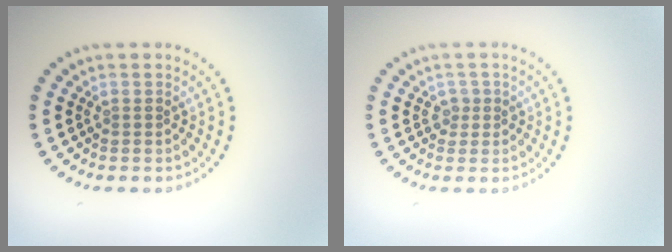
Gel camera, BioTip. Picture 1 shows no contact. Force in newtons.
{"total": 1.0, "press": 0.8, "slide": 0.6}